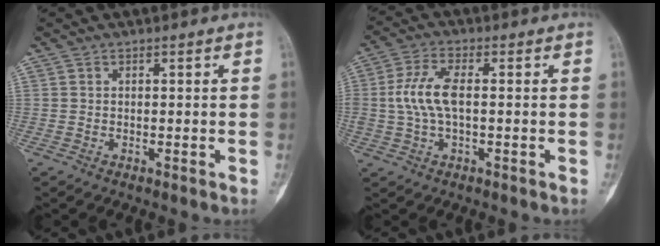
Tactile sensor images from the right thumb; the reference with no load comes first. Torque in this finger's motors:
{"motor_torque": [0.40, 0.43, 1.59, -0.05, 0.22]}